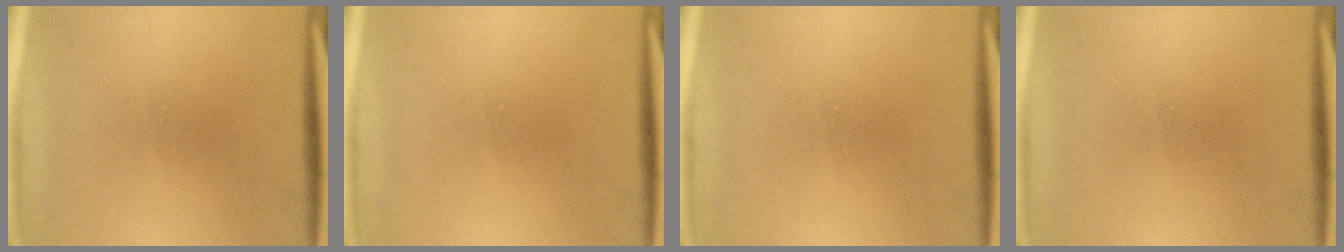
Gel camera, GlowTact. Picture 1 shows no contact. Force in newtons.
{"total": 0.0}
{"total": 0.0}
{"total": 0.0}